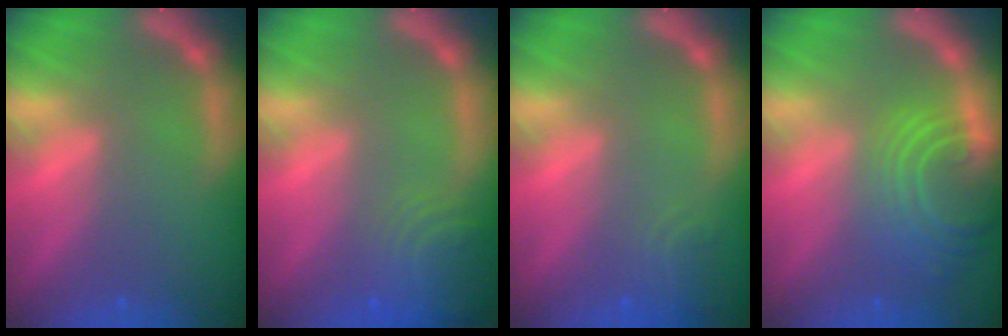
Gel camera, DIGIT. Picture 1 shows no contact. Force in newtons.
{"total": 6.1}
{"total": 2.4}
{"total": 8.5}